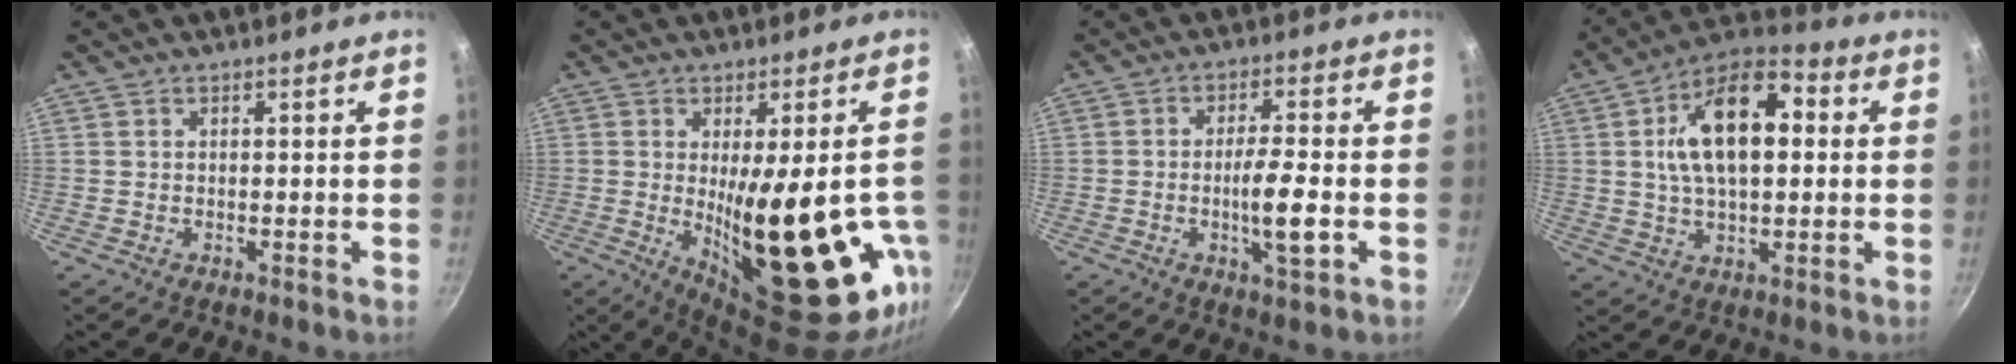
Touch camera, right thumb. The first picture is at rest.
{"total": 23.2, "force": [-4.3, 7.7, 21.5], "torque": [-0.282, -0.028, -0.034]}
{"total": 7.3, "force": [-1.8, 1.2, 6.9], "torque": [-0.124, 0.009, -0.031]}
{"total": 16.8, "force": [2.6, 9.2, 13.8], "torque": [-0.205, 0.021, 0.031]}